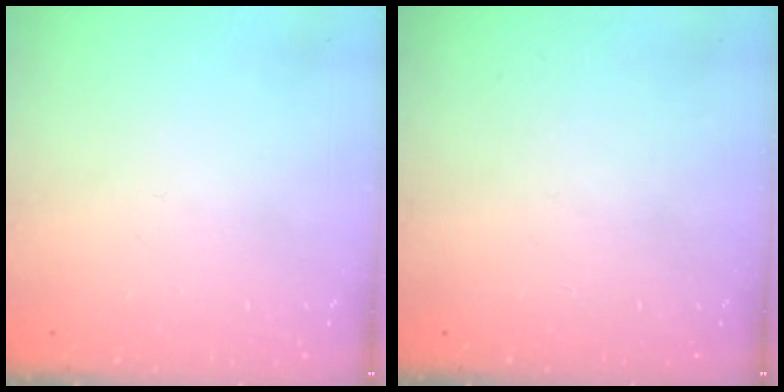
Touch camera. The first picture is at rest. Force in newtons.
{"total": 0.0}